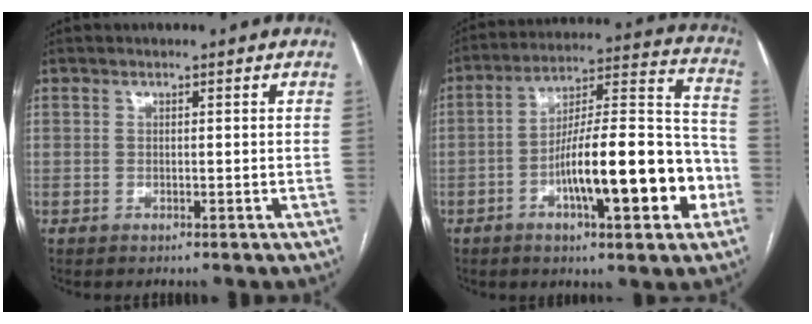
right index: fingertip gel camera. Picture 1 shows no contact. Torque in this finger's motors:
{"motor_torque": [1.30, -0.84, 1.05, 0.21]}